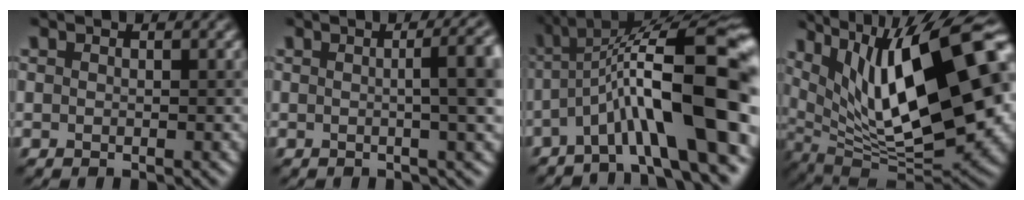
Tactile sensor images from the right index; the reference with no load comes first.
{"total": 7.1, "force": [0.7, 2.3, 6.7], "torque": [-0.036, 0.029, 0.007]}
{"total": 11.7, "force": [-3.0, 2.8, 11.0], "torque": [-0.171, 0.024, -0.041]}
{"total": 17.7, "force": [4.7, 7.4, 15.4], "torque": [-0.239, 0.021, 0.096]}